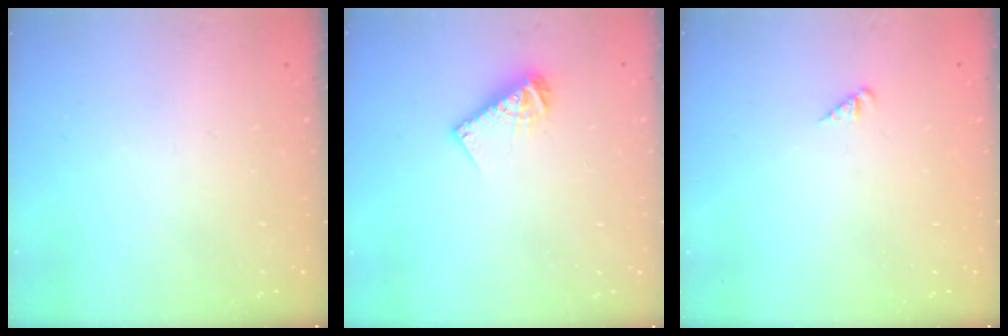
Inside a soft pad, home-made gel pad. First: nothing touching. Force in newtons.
{"total": 8.2, "press": 8.2, "slide": 0.7}
{"total": 1.3, "press": 1.3, "slide": 0.3}